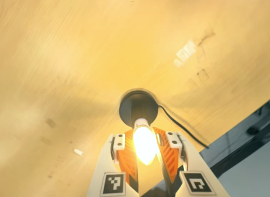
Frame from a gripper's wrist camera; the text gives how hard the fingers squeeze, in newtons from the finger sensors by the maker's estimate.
{"total": 14.0, "left": 12.8, "right": 15.2}